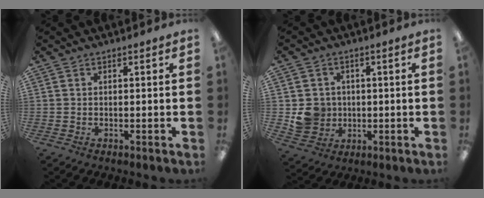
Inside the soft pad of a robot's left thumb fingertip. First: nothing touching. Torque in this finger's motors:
{"motor_torque": [-0.03, 0.07, 0.39, -0.43, 0.00]}